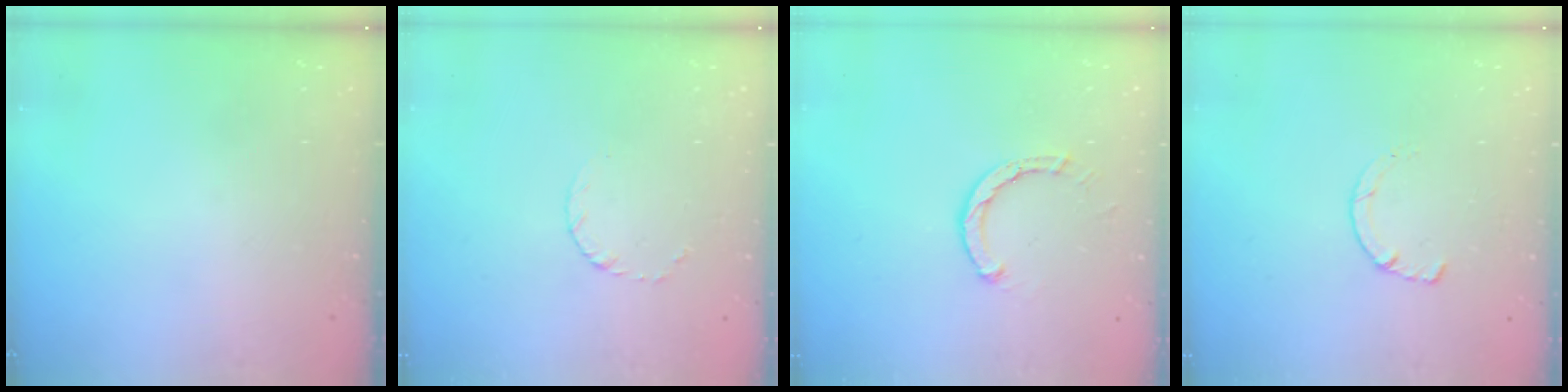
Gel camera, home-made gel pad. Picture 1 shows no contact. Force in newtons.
{"total": 3.1, "press": 3.1, "slide": 0.3}
{"total": 2.6, "press": 2.6, "slide": 0.1}
{"total": 1.4, "press": 1.4, "slide": 0.3}